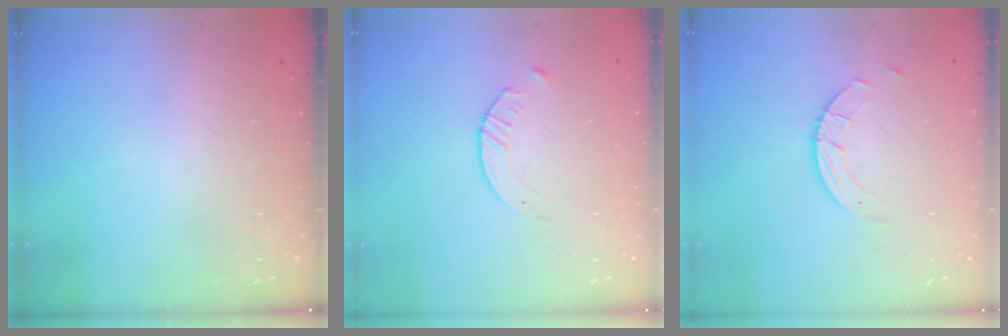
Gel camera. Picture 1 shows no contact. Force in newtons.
{"total": 2.8, "press": 2.7, "slide": 0.3}
{"total": 2.7, "press": 2.7, "slide": 0.3}